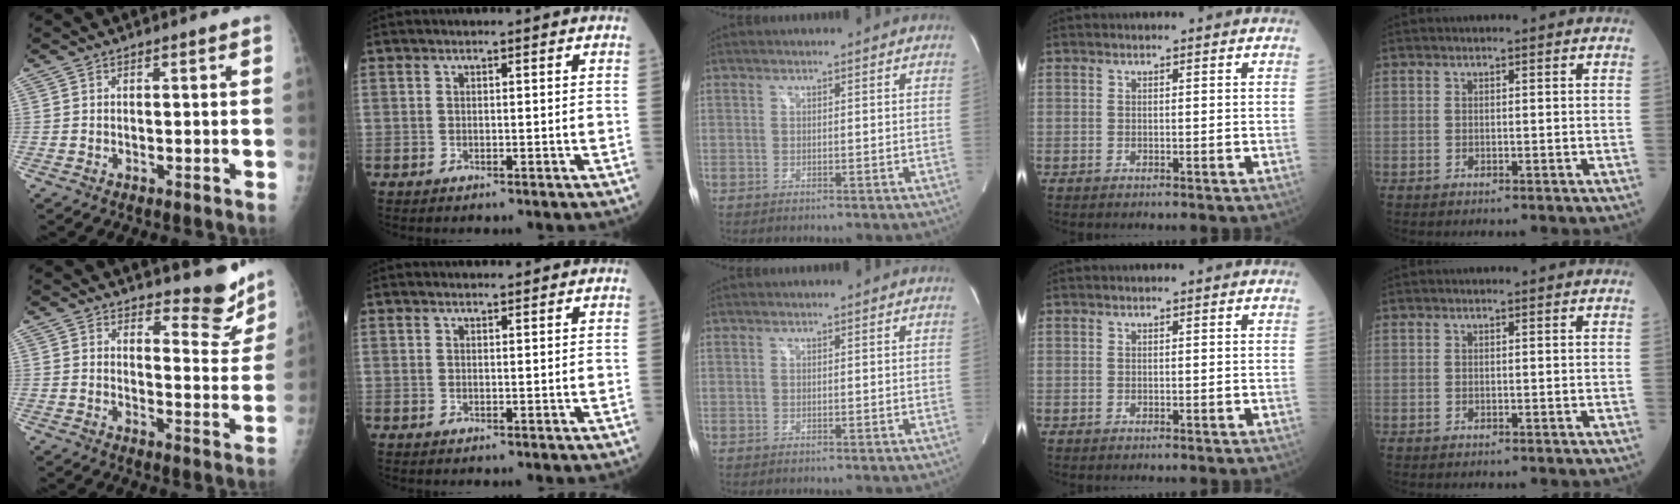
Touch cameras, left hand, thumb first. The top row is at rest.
{"thumb": {"total": 8.4, "force": [7.5, 3.1, 2.0], "torque": [0.009, -0.074, 0.091]}, "index": {"total": 1.2, "force": [1.2, 0.2, 0.3], "torque": [-0.007, 0.005, 0.019]}}